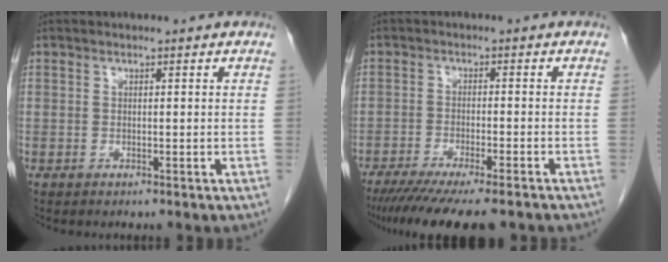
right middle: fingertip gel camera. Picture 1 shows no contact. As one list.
[{"total": 13.7, "force": [-11.2, 2.0, 7.6], "torque": [-0.116, -0.027, -0.168]}]